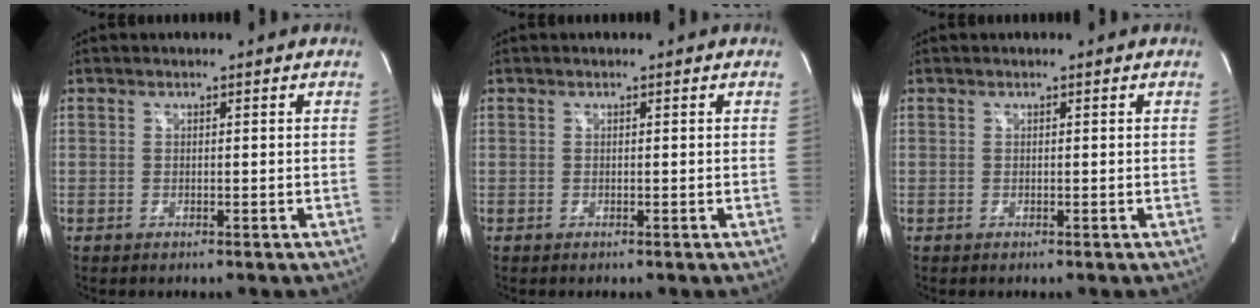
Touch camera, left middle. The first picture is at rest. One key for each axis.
{"total": 0.0}
{"total": 0.0}